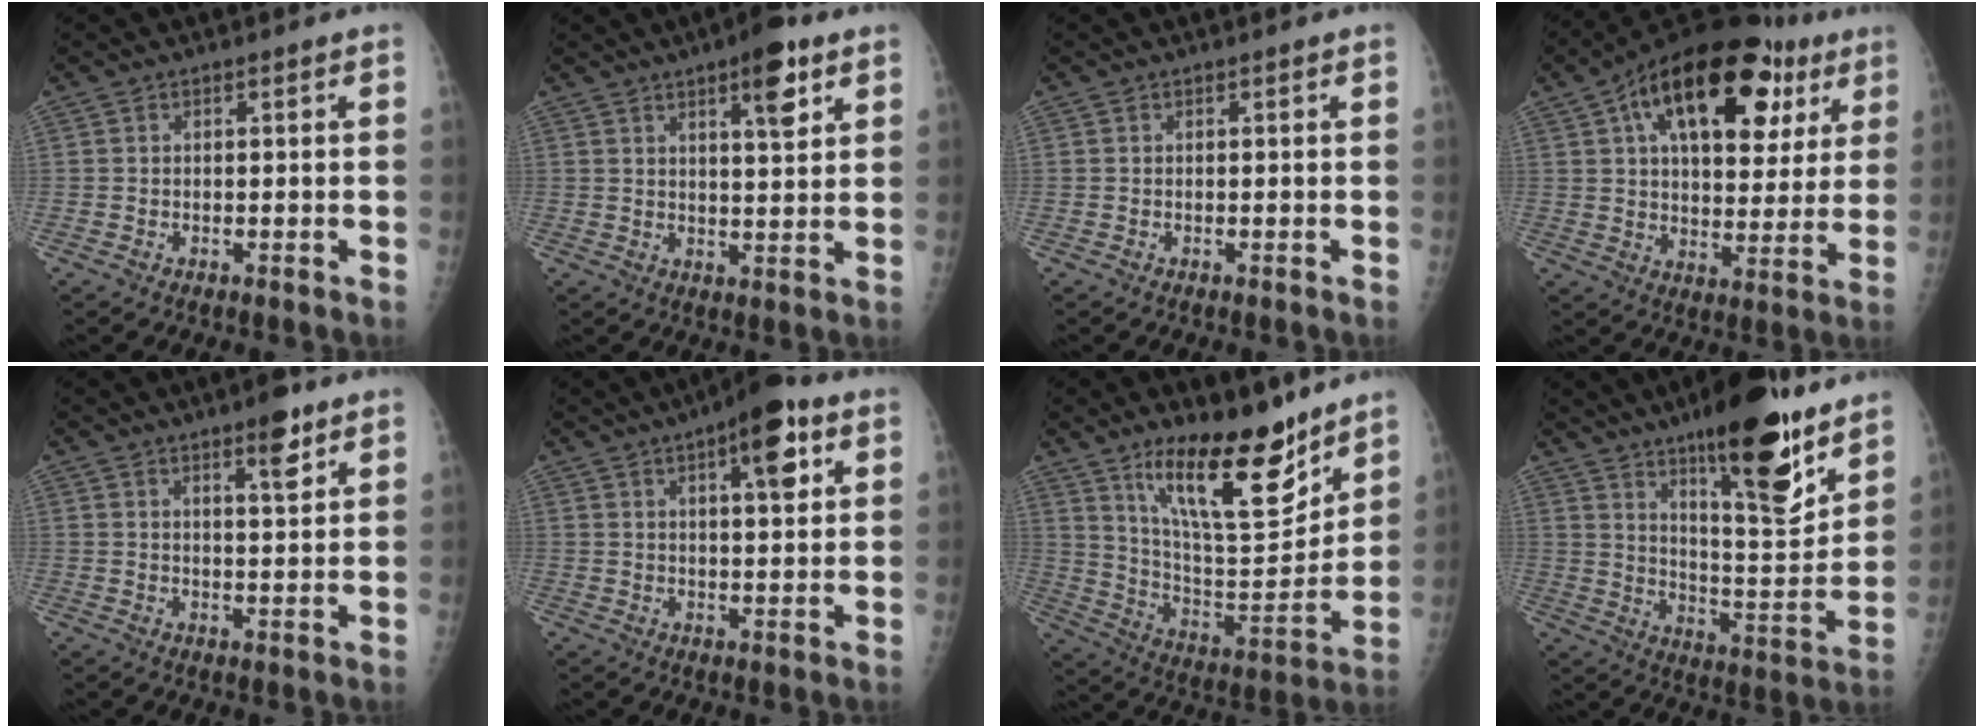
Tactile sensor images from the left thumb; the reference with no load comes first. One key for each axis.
{"total": 8.2, "fx": 4.4, "fy": 2.3, "fz": 6.5, "tx": -0.083, "ty": -0.021, "tz": 0.062}
{"total": 0.0}
{"total": 26.6, "fx": 11.6, "fy": 13.6, "fz": 19.7, "tx": -0.266, "ty": 0.014, "tz": 0.173}
{"total": 5.5, "fx": 3.5, "fy": 1.3, "fz": 4.1, "tx": -0.052, "ty": -0.022, "tz": 0.050}
{"total": 10.4, "fx": 4.8, "fy": 3.4, "fz": 8.6, "tx": -0.106, "ty": -0.010, "tz": 0.064}
{"total": 21.5, "fx": 14.5, "fy": 7.0, "fz": 14.3, "tx": -0.194, "ty": -0.092, "tz": 0.249}
{"total": 20.4, "fx": 13.2, "fy": 5.5, "fz": 14.6, "tx": -0.180, "ty": -0.084, "tz": 0.207}